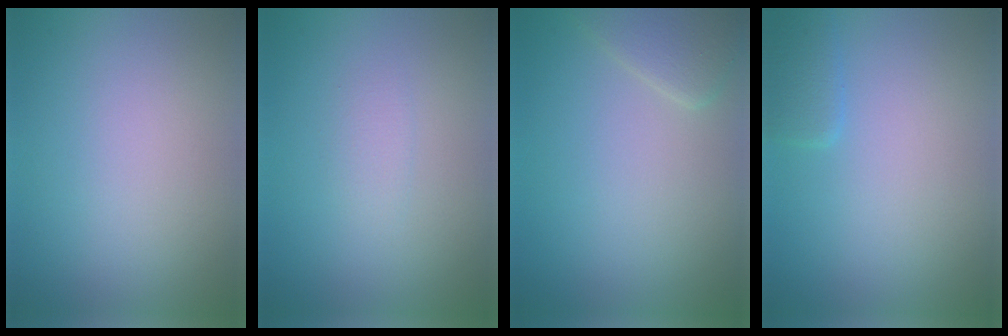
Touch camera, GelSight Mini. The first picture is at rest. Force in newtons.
{"total": 0.9, "press": 0.9, "slide": 0.0}
{"total": 2.2, "press": 2.1, "slide": 0.2}
{"total": 1.4, "press": 1.4, "slide": 0.1}